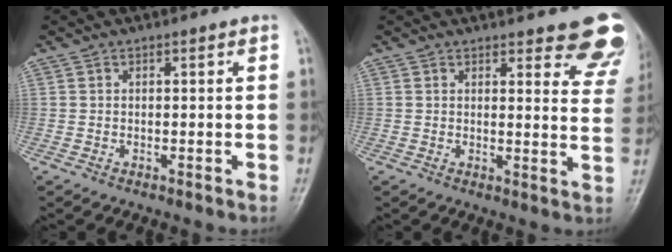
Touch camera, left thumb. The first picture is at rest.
{"total": 11.4, "force": [9.5, 3.5, 5.2], "torque": [-0.007, -0.054, 0.087]}